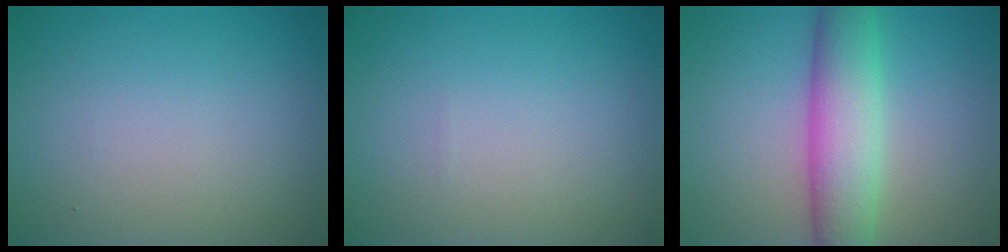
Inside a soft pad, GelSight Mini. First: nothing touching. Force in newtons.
{"total": 0.0}
{"total": 6.9, "press": 6.9, "slide": 0.0}